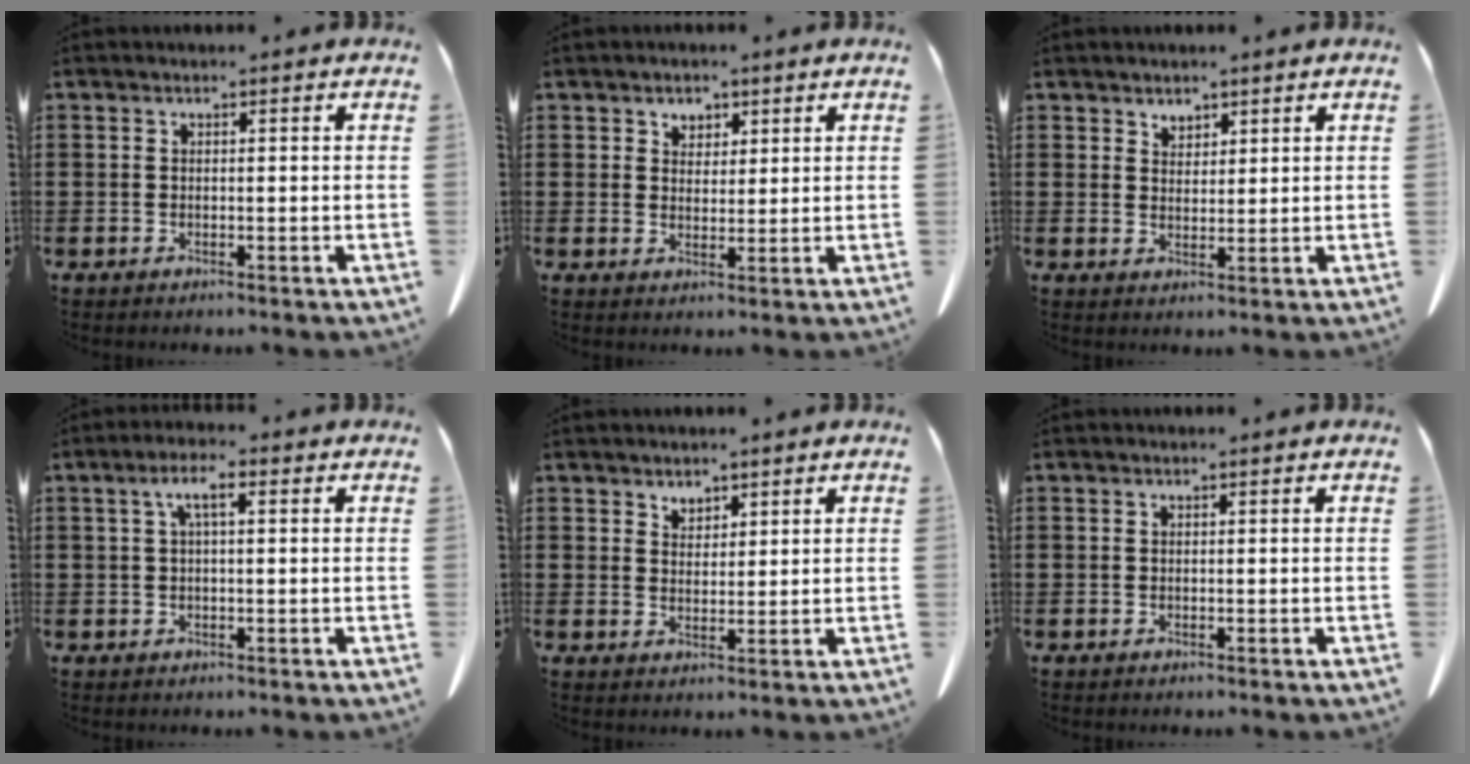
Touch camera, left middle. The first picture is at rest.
{"total": 2.6, "force": [1.9, 1.8, 0.3], "torque": [-0.005, 0.006, 0.033]}
{"total": 2.1, "force": [1.9, 1.0, 0.2], "torque": [-0.008, 0.004, 0.036]}
{"total": 3.8, "force": [0.9, 1.1, 3.5], "torque": [-0.071, 0.011, 0.012]}
{"total": 2.2, "force": [1.9, 1.1, 0.1], "torque": [-0.007, 0.003, 0.037]}
{"total": 0.0}